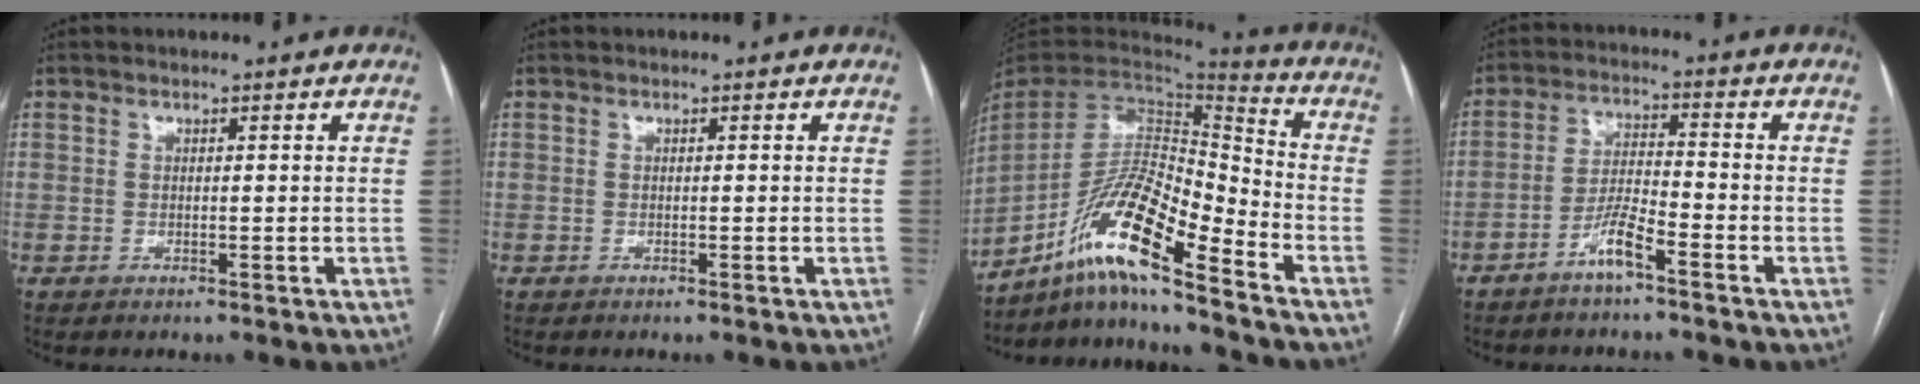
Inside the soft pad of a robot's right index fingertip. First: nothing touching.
{"total": 0.0}
{"total": 15.8, "force": [-10.9, 1.4, 11.2], "torque": [-0.217, 0.011, -0.200]}
{"total": 5.4, "force": [-3.6, 0.5, 4.0], "torque": [-0.080, 0.005, -0.073]}